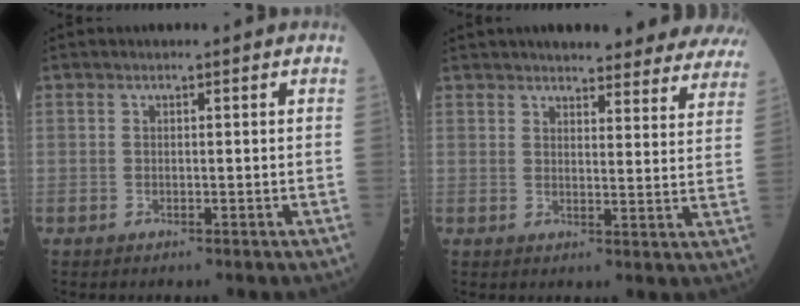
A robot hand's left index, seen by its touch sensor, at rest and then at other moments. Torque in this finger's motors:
{"motor_torque": [0.73, -0.72, 0.87, 0.16]}